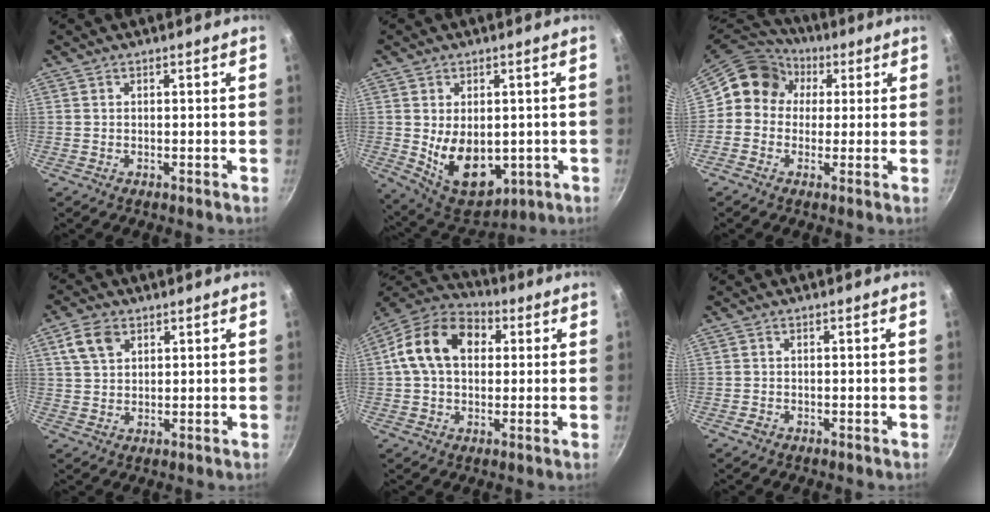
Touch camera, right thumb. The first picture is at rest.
{"total": 13.4, "force": [-1.2, 8.8, 10.0], "torque": [-0.124, -0.024, 0.008]}
{"total": 10.9, "force": [1.9, 9.9, 4.2], "torque": [-0.045, 0.025, 0.005]}
{"total": 6.0, "force": [2.8, 4.0, 3.5], "torque": [-0.056, 0.000, 0.053]}
{"total": 15.0, "force": [2.8, 10.7, 10.1], "torque": [-0.149, 0.027, 0.028]}
{"total": 1.1, "force": [-0.7, 0.8, 0.4], "torque": [-0.004, 0.002, -0.010]}